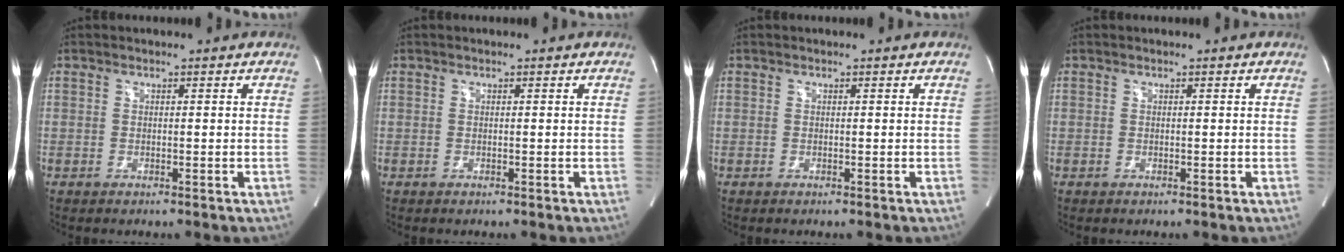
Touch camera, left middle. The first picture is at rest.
{"total": 0.0}
{"total": 0.0}
{"total": 0.0}